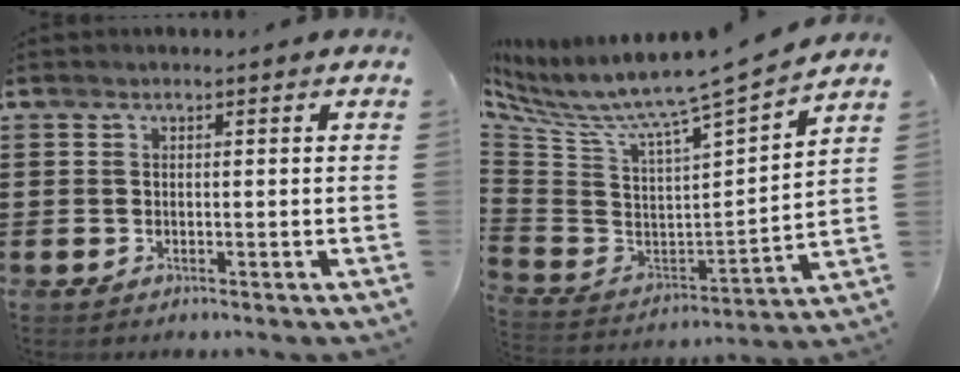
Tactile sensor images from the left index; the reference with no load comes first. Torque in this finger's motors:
{"motor_torque": [1.25, -0.89, 0.20, 0.21]}